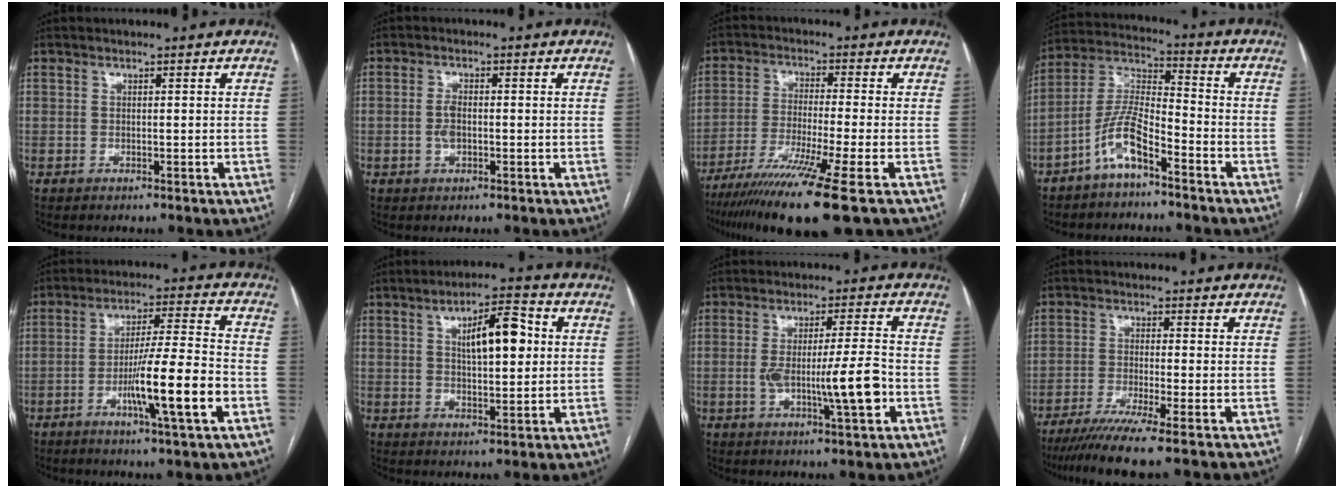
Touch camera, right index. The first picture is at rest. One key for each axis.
{"total": 2.5, "fx": -0.5, "fy": 1.2, "fz": 2.1, "tx": -0.046, "ty": 0.001, "tz": -0.009}
{"total": 14.2, "fx": -9.4, "fy": -1.6, "fz": 10.5, "tx": -0.194, "ty": -0.043, "tz": -0.158}
{"total": 8.9, "fx": -5.4, "fy": 2.5, "fz": 6.6, "tx": -0.152, "ty": 0.012, "tz": -0.110}
{"total": 12.4, "fx": -4.4, "fy": -0.3, "fz": 11.5, "tx": -0.197, "ty": -0.006, "tz": -0.075}
{"total": 9.0, "fx": 2.2, "fy": 2.7, "fz": 8.3, "tx": -0.132, "ty": 0.017, "tz": 0.035}
{"total": 9.2, "fx": -2.1, "fy": 0.4, "fz": 8.9, "tx": -0.150, "ty": 0.001, "tz": -0.033}
{"total": 8.7, "fx": -6.4, "fy": -1.0, "fz": 5.9, "tx": -0.093, "ty": -0.024, "tz": -0.104}